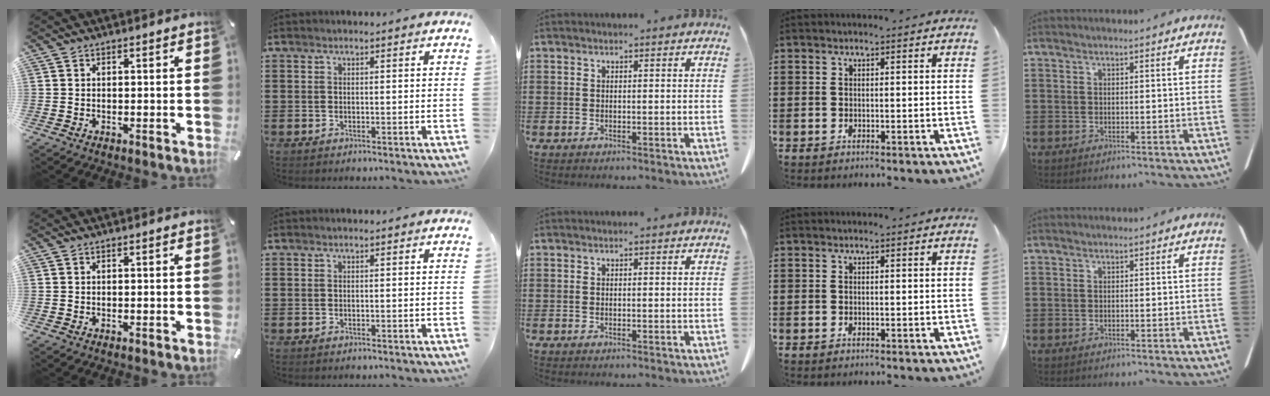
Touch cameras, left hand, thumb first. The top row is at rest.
{}